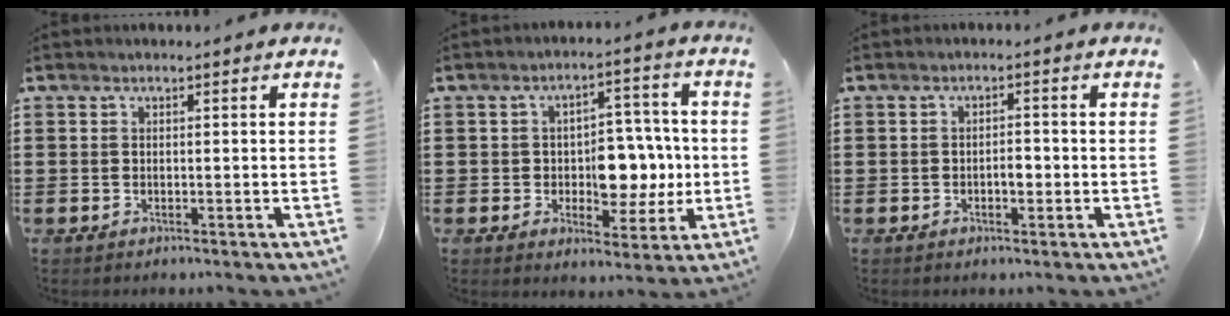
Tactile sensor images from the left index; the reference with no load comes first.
{"total": 7.7, "force": [-0.6, 5.2, 5.6], "torque": [-0.080, 0.004, -0.015]}
{"total": 2.1, "force": [-0.5, 0.9, 1.8], "torque": [-0.036, 0.003, -0.011]}